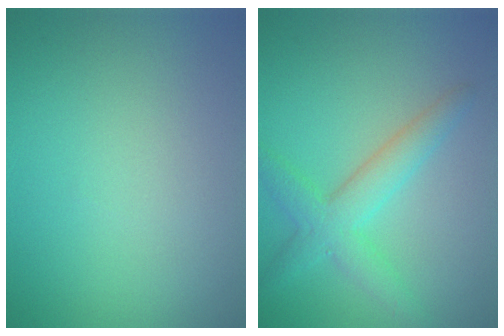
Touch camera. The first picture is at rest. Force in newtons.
{"total": 3.8, "press": 3.7, "slide": 0.1}